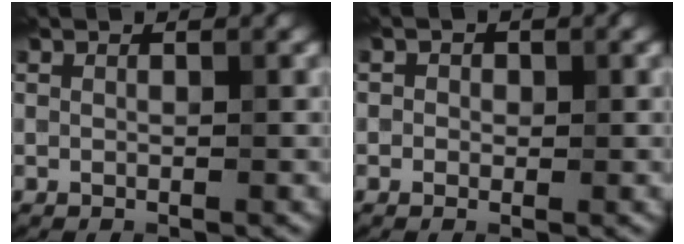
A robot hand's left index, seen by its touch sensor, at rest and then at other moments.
{"total": 1.0, "force": [-0.1, 1.0, 0.1], "torque": [0.008, -0.005, -0.006]}